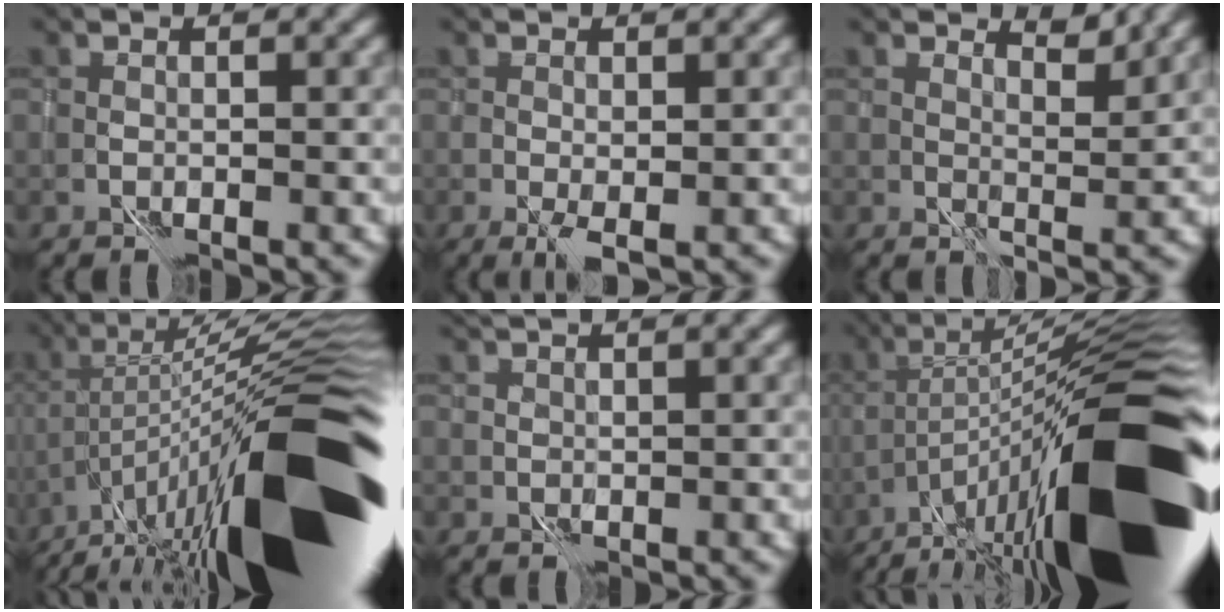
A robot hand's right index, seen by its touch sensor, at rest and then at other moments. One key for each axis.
{"total": 1.5, "fx": 0.3, "fy": 0.3, "fz": 1.4, "tx": -0.028, "ty": 0.001, "tz": 0.007}
{"total": 3.2, "fx": 3.2, "fy": 0.1, "fz": 0.5, "tx": -0.006, "ty": -0.002, "tz": 0.055}
{"total": 17.9, "fx": -6.5, "fy": 4.4, "fz": 16.1, "tx": -0.223, "ty": 0.030, "tz": -0.111}
{"total": 1.1, "fx": 1.0, "fy": 0.3, "fz": 0.5, "tx": -0.008, "ty": 0.005, "tz": 0.021}
{"total": 18.3, "fx": -7.1, "fy": 4.1, "fz": 16.3, "tx": -0.229, "ty": 0.028, "tz": -0.115}